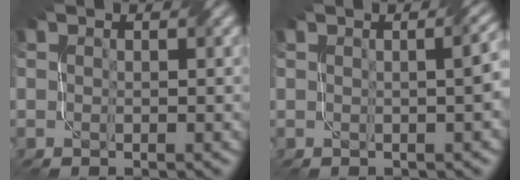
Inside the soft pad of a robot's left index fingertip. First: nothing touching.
{"total": 3.6, "force": [0.1, 1.4, 3.3], "torque": [-0.014, 0.016, -0.001]}